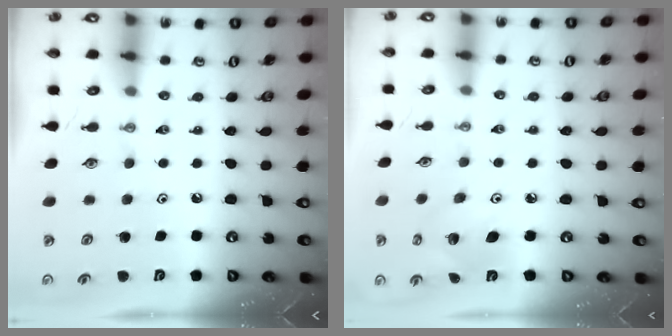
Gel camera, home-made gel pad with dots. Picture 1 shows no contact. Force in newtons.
{"total": 6.8, "press": 6.8, "slide": 0.2}